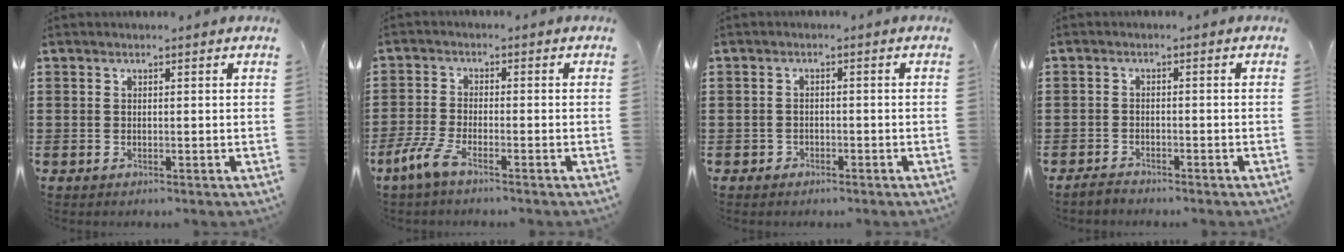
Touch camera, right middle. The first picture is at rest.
{"total": 4.9, "force": [-3.6, 1.0, 3.2], "torque": [-0.086, -0.012, -0.074]}
{"total": 1.4, "force": [-1.2, 0.8, 0.0], "torque": [-0.005, 0.003, -0.027]}
{"total": 1.9, "force": [-1.8, 0.6, 0.0], "torque": [-0.005, 0.004, -0.039]}